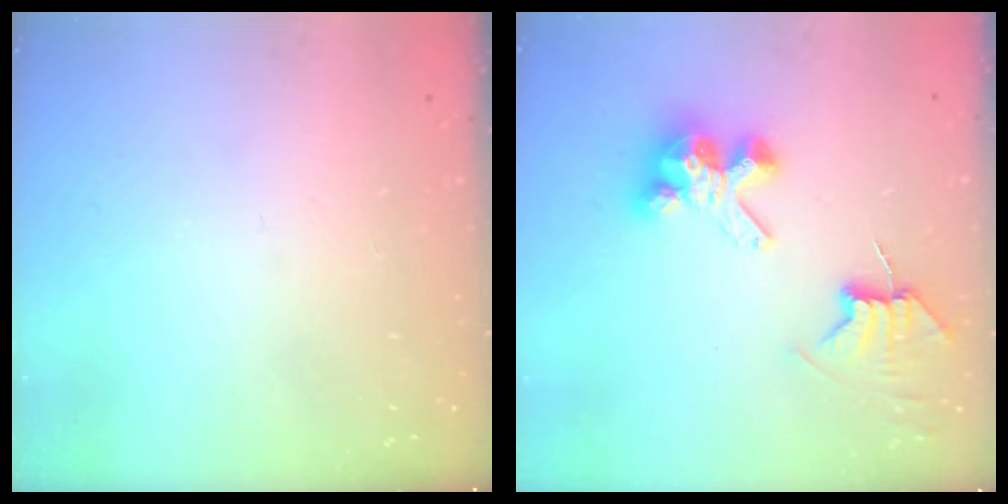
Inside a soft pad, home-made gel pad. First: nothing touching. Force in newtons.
{"total": 7.8, "press": 7.7, "slide": 0.6}